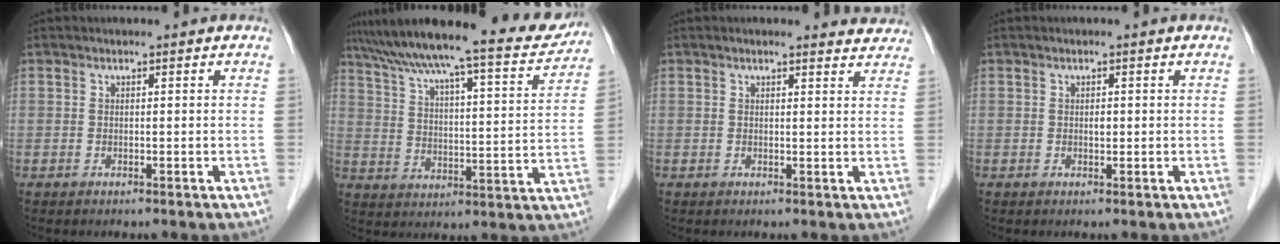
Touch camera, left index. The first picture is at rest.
{"total": 20.9, "force": [18.5, 1.8, 9.6], "torque": [-0.154, -0.021, 0.255]}
{"total": 5.0, "force": [4.7, 1.1, 1.2], "torque": [-0.003, -0.005, 0.032]}
{"total": 0.8, "force": [-0.2, 0.4, 0.7], "torque": [-0.011, -0.003, -0.004]}